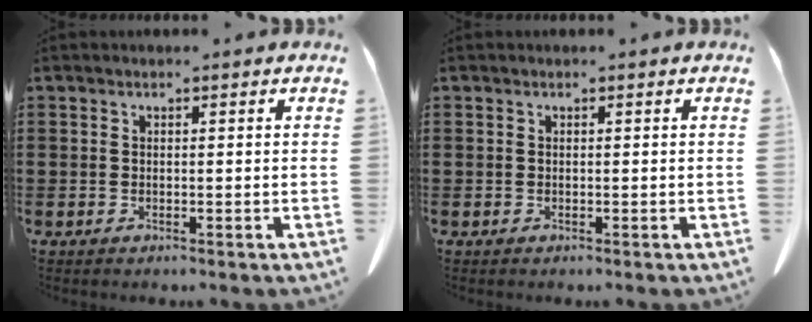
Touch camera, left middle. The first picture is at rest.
{"total": 0.0}